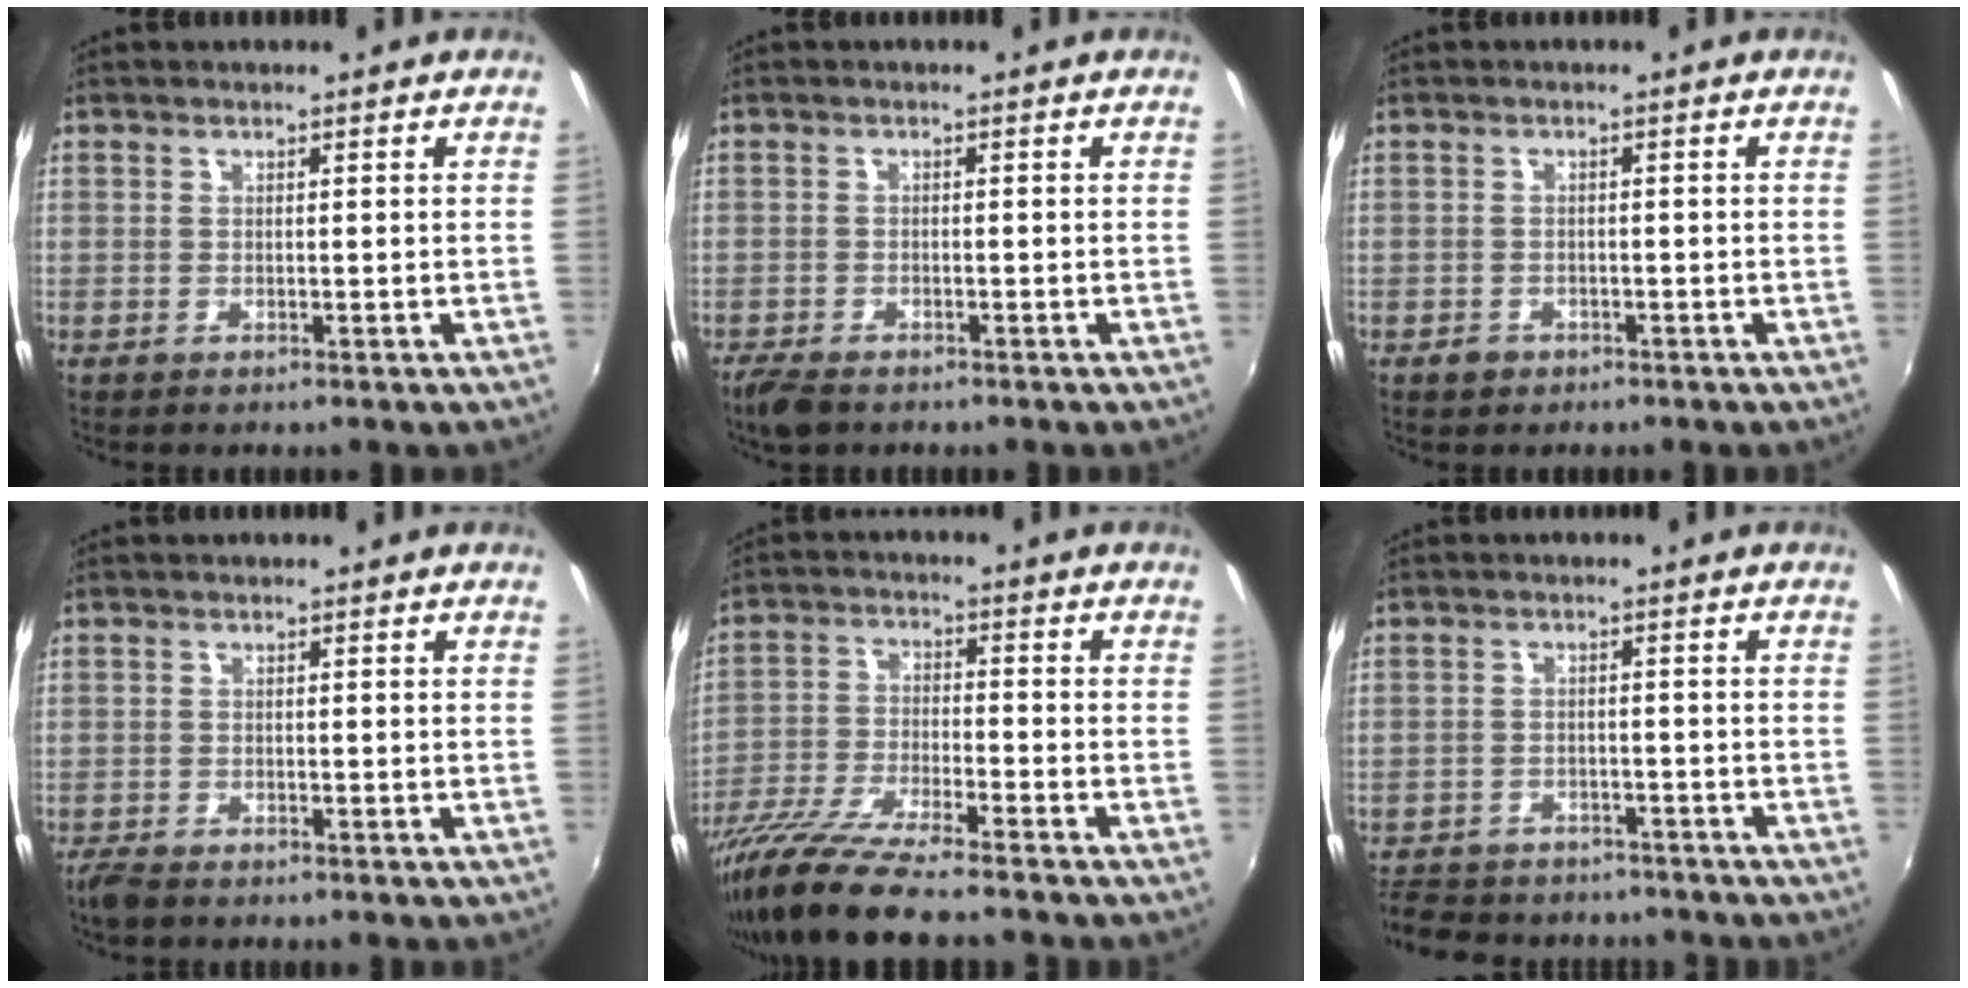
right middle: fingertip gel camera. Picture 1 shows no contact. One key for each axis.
{"total": 4.0, "fx": -3.1, "fy": 1.5, "fz": 2.0, "tx": -0.052, "ty": -0.016, "tz": -0.060}
{"total": 1.8, "fx": -1.1, "fy": 1.3, "fz": 0.4, "tx": -0.010, "ty": 0.000, "tz": -0.016}
{"total": 2.9, "fx": -2.5, "fy": 1.0, "fz": 1.3, "tx": -0.033, "ty": -0.013, "tz": -0.050}
{"total": 13.0, "fx": -10.8, "fy": 0.6, "fz": 7.4, "tx": -0.154, "ty": -0.035, "tz": -0.201}
{"total": 13.7, "fx": -11.4, "fy": 5.9, "fz": 4.7, "tx": -0.124, "ty": -0.002, "tz": -0.166}